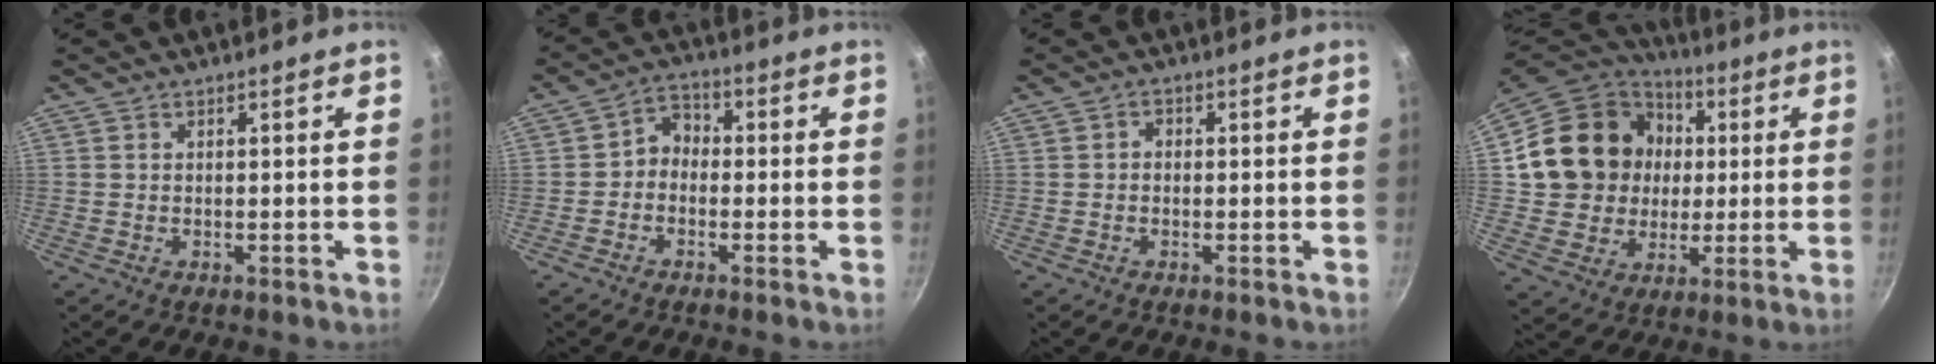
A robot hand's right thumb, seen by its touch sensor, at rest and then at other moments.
{"total": 4.1, "force": [-1.1, 3.3, 2.1], "torque": [-0.016, 0.022, -0.032]}
{"total": 1.2, "force": [-0.2, 1.0, 0.6], "torque": [-0.009, 0.005, -0.005]}
{"total": 19.5, "force": [3.0, 17.1, 8.8], "torque": [-0.144, 0.022, 0.057]}